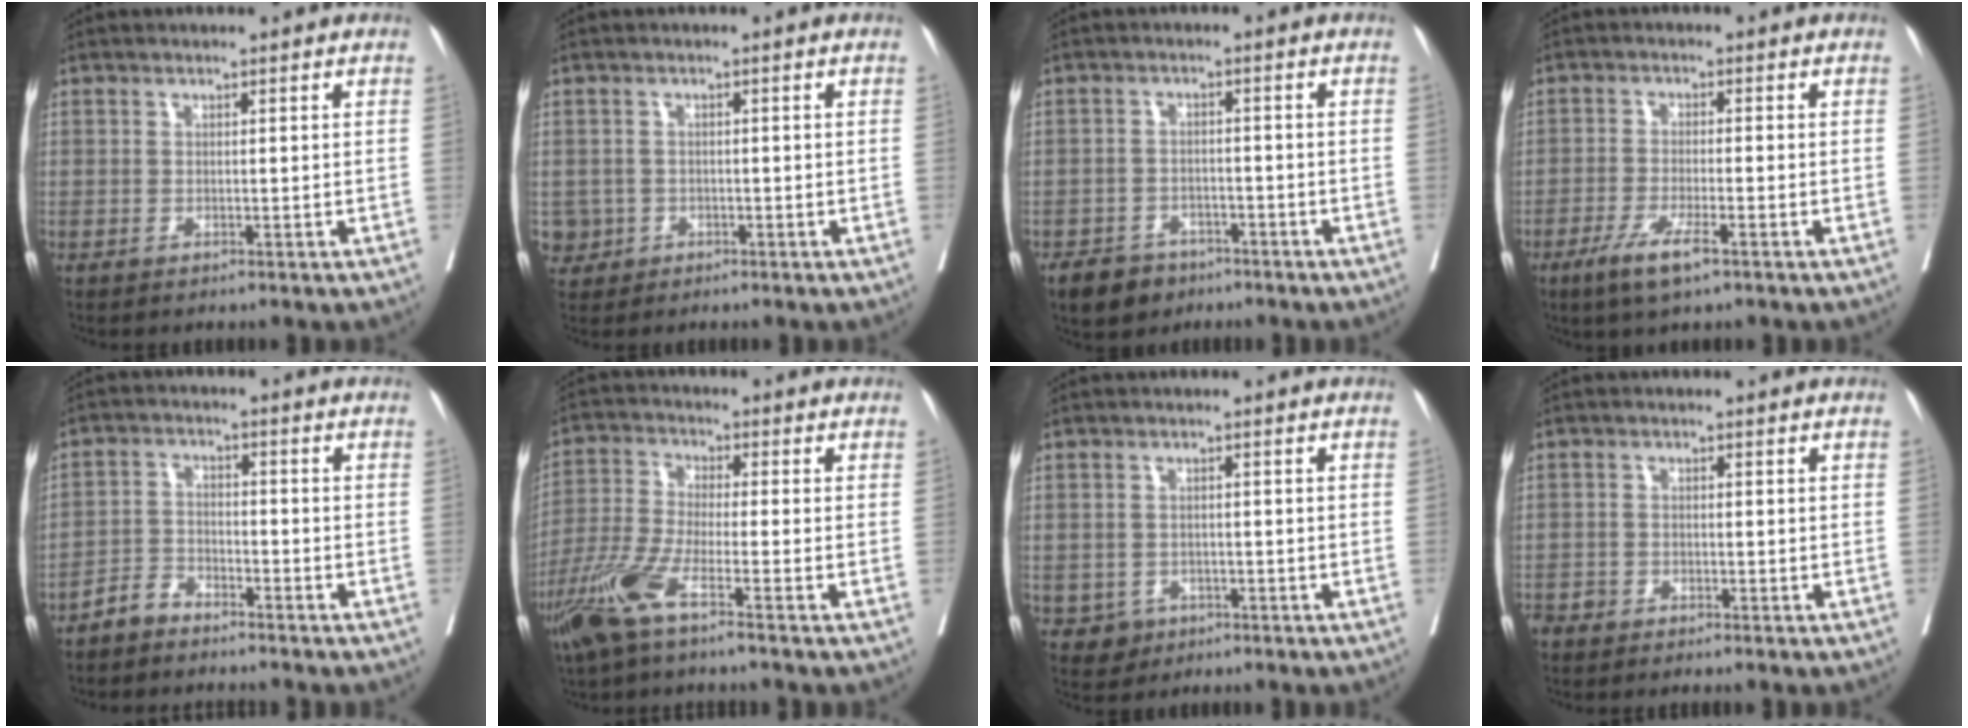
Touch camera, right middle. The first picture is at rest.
{"total": 2.7, "force": [-0.8, 2.6, 0.1], "torque": [0.006, 0.010, -0.010]}
{"total": 5.1, "force": [-3.6, 3.3, 1.4], "torque": [-0.024, 0.005, -0.058]}
{"total": 5.5, "force": [-3.3, 0.7, 4.4], "torque": [-0.086, -0.010, -0.058]}
{"total": 3.5, "force": [-3.2, 1.3, 0.3], "torque": [-0.004, 0.001, -0.064]}
{"total": 8.2, "force": [-5.1, 0.4, 6.4], "torque": [-0.146, -0.018, -0.109]}
{"total": 2.7, "force": [-1.3, 2.4, 0.3], "torque": [0.002, 0.010, -0.014]}
{"total": 1.9, "force": [-1.7, 0.7, 0.2], "torque": [-0.001, -0.001, -0.031]}